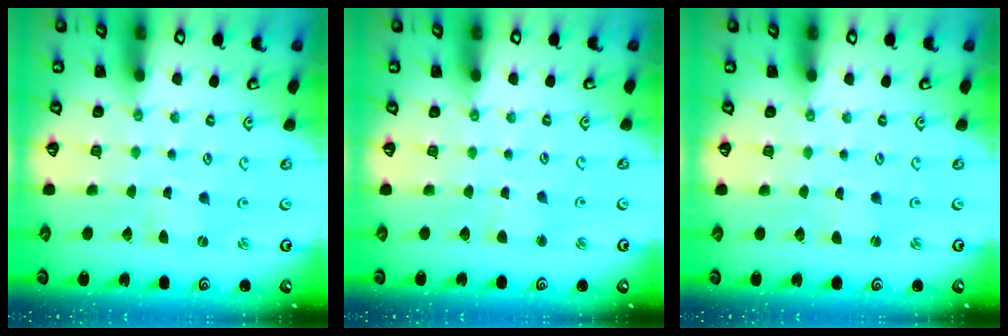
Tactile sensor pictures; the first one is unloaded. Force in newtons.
{"total": 2.8, "press": 2.8, "slide": 0.4}
{"total": 0.0}